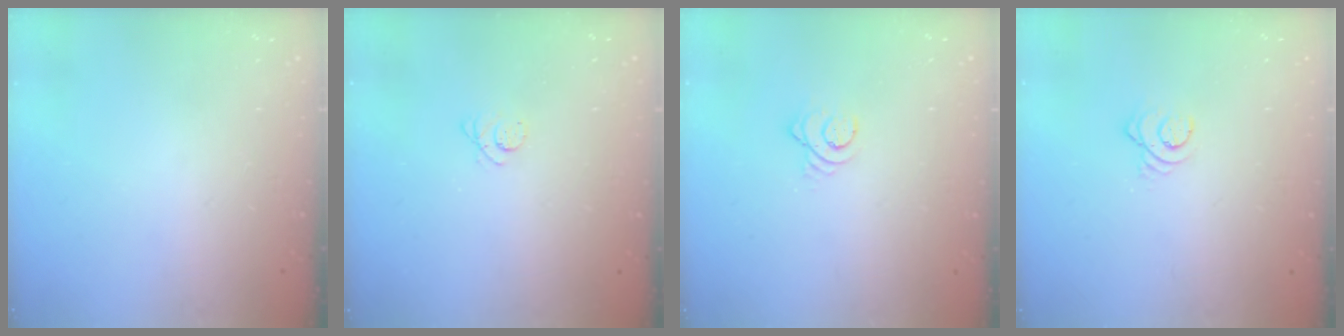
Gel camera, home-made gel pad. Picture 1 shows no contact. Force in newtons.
{"total": 2.5, "press": 2.5, "slide": 0.3}
{"total": 3.0, "press": 2.9, "slide": 0.4}
{"total": 3.0, "press": 3.0, "slide": 0.3}